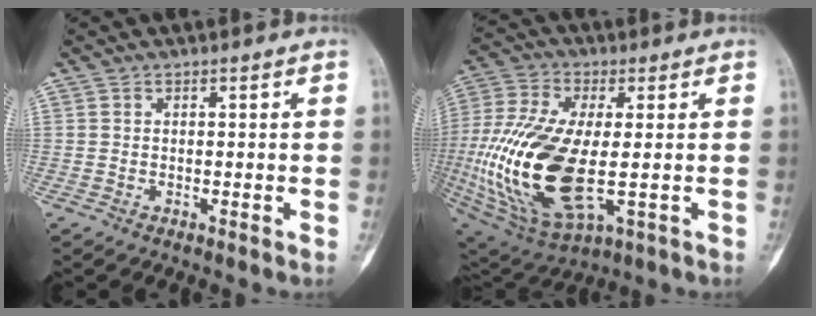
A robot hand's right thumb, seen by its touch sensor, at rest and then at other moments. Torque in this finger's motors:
{"motor_torque": [2.71, 2.29, 1.28, -1.49, 0.59]}